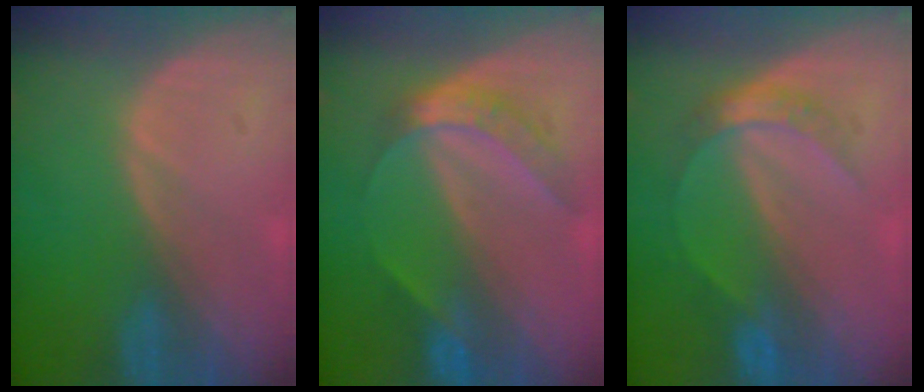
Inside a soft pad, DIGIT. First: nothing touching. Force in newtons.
{"total": 6.3, "press": 5.2, "slide": 3.4}
{"total": 4.8, "press": 4.5, "slide": 1.6}